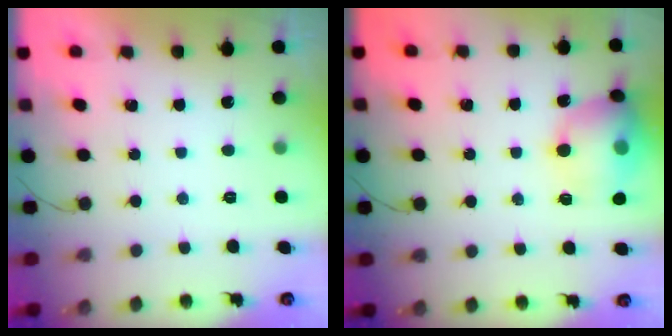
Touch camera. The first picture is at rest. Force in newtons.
{"total": 13.8, "press": 13.6, "slide": 1.8}